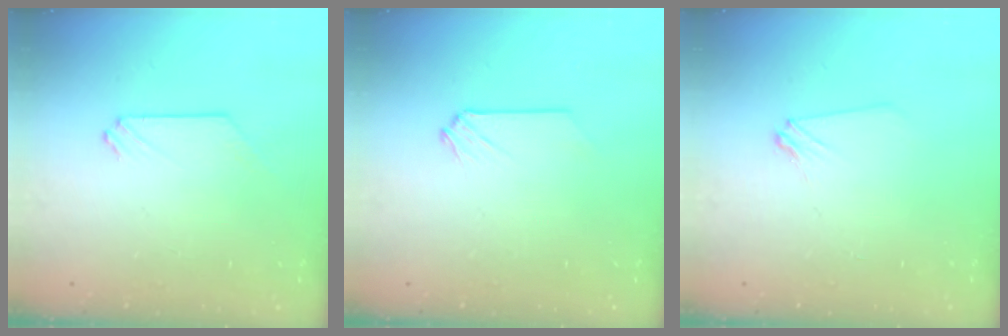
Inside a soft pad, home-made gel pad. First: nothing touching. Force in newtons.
{"total": 0.0}
{"total": 2.9, "press": 2.9, "slide": 0.5}